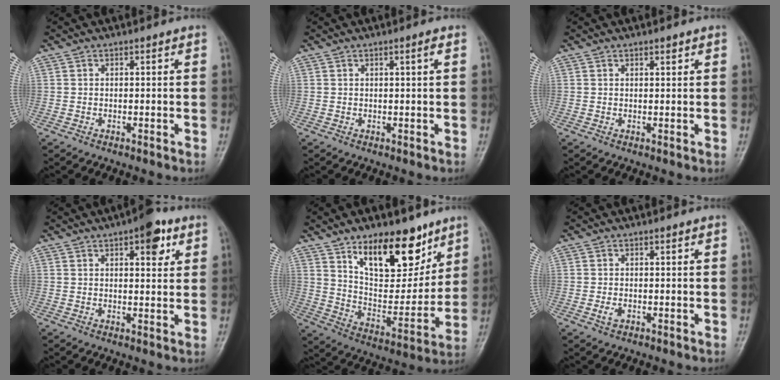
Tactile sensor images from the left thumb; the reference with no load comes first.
{"total": 1.1, "force": [0.4, -0.2, 1.0], "torque": [-0.019, -0.001, 0.008]}
{"total": 1.0, "force": [0.7, 0.3, 0.6], "torque": [-0.008, -0.004, 0.011]}
{"total": 6.8, "force": [3.3, 2.8, 5.2], "torque": [-0.047, -0.009, 0.038]}
{"total": 18.2, "force": [11.2, 8.7, 11.4], "torque": [-0.120, -0.074, 0.195]}
{"total": 1.4, "force": [-0.3, 0.9, 1.1], "torque": [-0.022, -0.003, -0.007]}